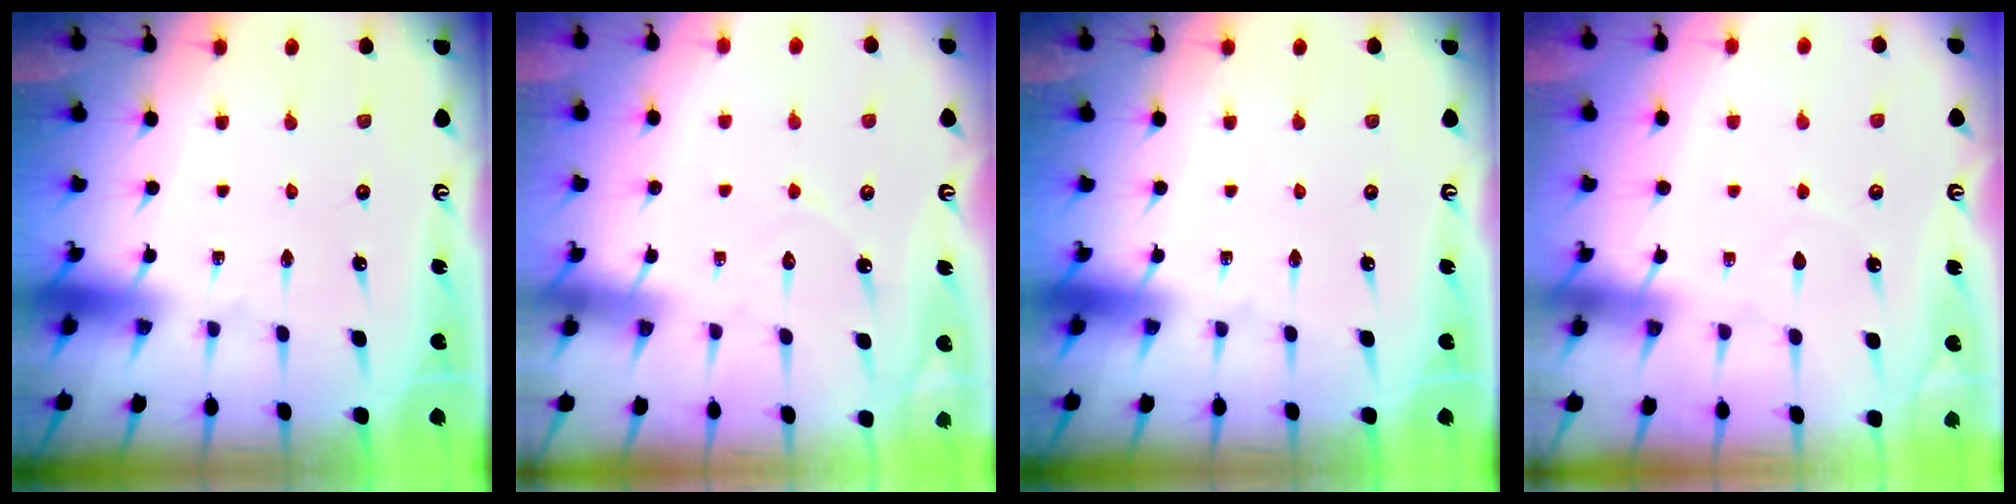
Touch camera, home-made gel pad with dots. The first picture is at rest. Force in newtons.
{"total": 3.2, "press": 3.2, "slide": 0.2}
{"total": 0.0}
{"total": 6.7, "press": 6.7, "slide": 0.7}